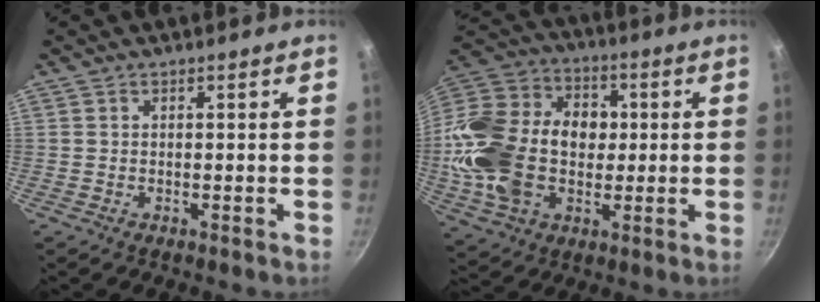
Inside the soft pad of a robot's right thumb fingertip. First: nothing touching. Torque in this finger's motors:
{"motor_torque": [2.49, 2.52, 0.28, -0.16, 0.30]}